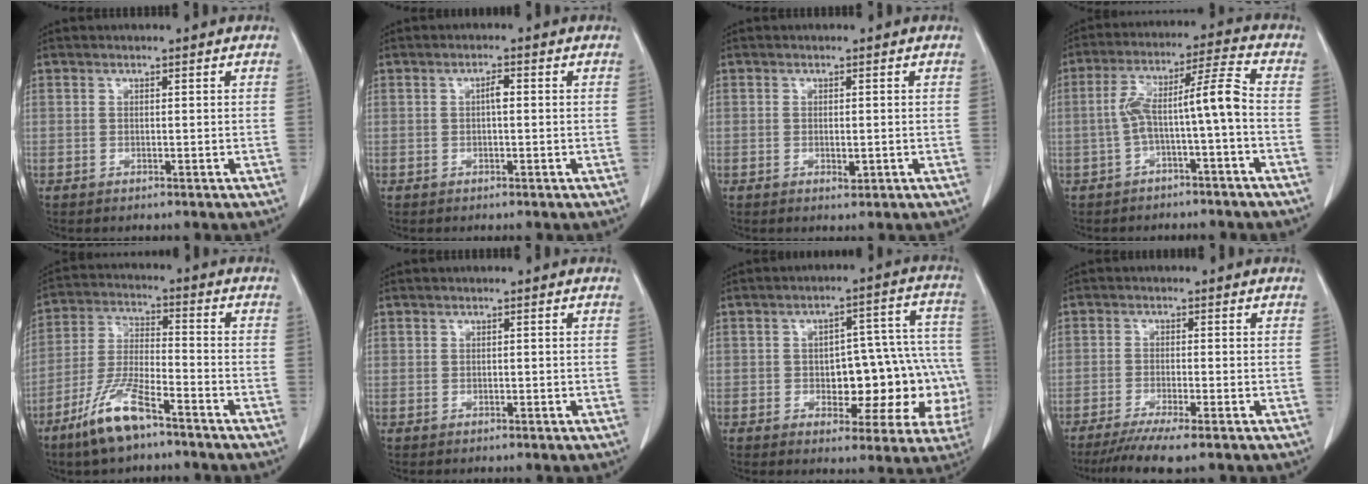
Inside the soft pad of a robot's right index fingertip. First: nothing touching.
{"total": 1.5, "force": [0.2, 0.5, 1.4], "torque": [-0.022, 0.004, 0.002]}
{"total": 1.5, "force": [-0.2, 0.8, 1.2], "torque": [-0.020, -0.004, 0.001]}
{"total": 8.7, "force": [-1.8, 0.3, 8.5], "torque": [-0.151, 0.039, -0.031]}
{"total": 10.0, "force": [-6.8, 2.1, 7.1], "torque": [-0.154, -0.015, -0.131]}
{"total": 0.0}
{"total": 15.7, "force": [-3.1, 7.5, 13.5], "torque": [-0.133, 0.046, -0.026]}
{"total": 5.9, "force": [-4.4, -0.1, 4.0], "torque": [-0.063, -0.014, -0.073]}